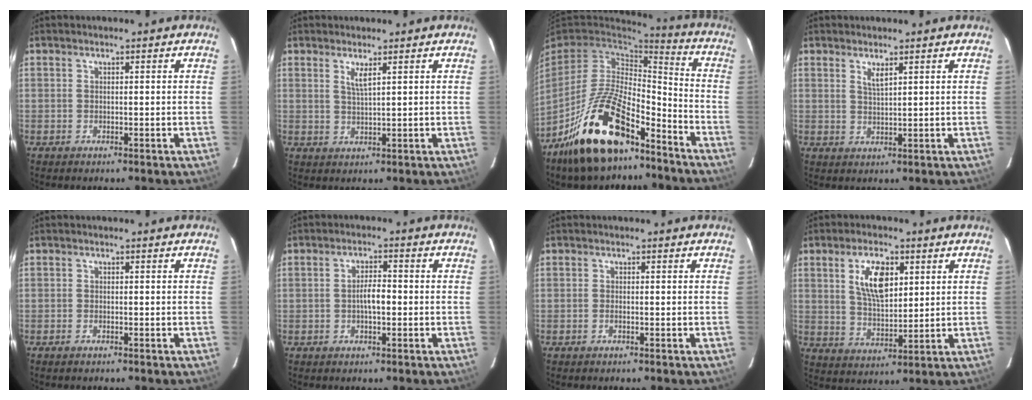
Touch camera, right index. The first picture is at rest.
{"total": 2.3, "force": [1.3, 0.0, 2.0], "torque": [-0.038, -0.003, 0.023]}
{"total": 20.8, "force": [-13.6, 8.5, 13.4], "torque": [-0.264, -0.004, -0.236]}
{"total": 2.1, "force": [1.3, 0.3, 1.6], "torque": [-0.029, -0.002, 0.023]}
{"total": 1.0, "force": [-0.8, 0.4, 0.4], "torque": [-0.012, -0.001, -0.019]}
{"total": 3.5, "force": [-0.7, 1.2, 3.2], "torque": [-0.058, 0.006, -0.011]}
{"total": 0.6, "force": [-0.5, 0.2, 0.3], "torque": [-0.007, 0.001, -0.010]}
{"total": 9.3, "force": [3.4, 4.4, 7.4], "torque": [-0.137, 0.007, 0.066]}